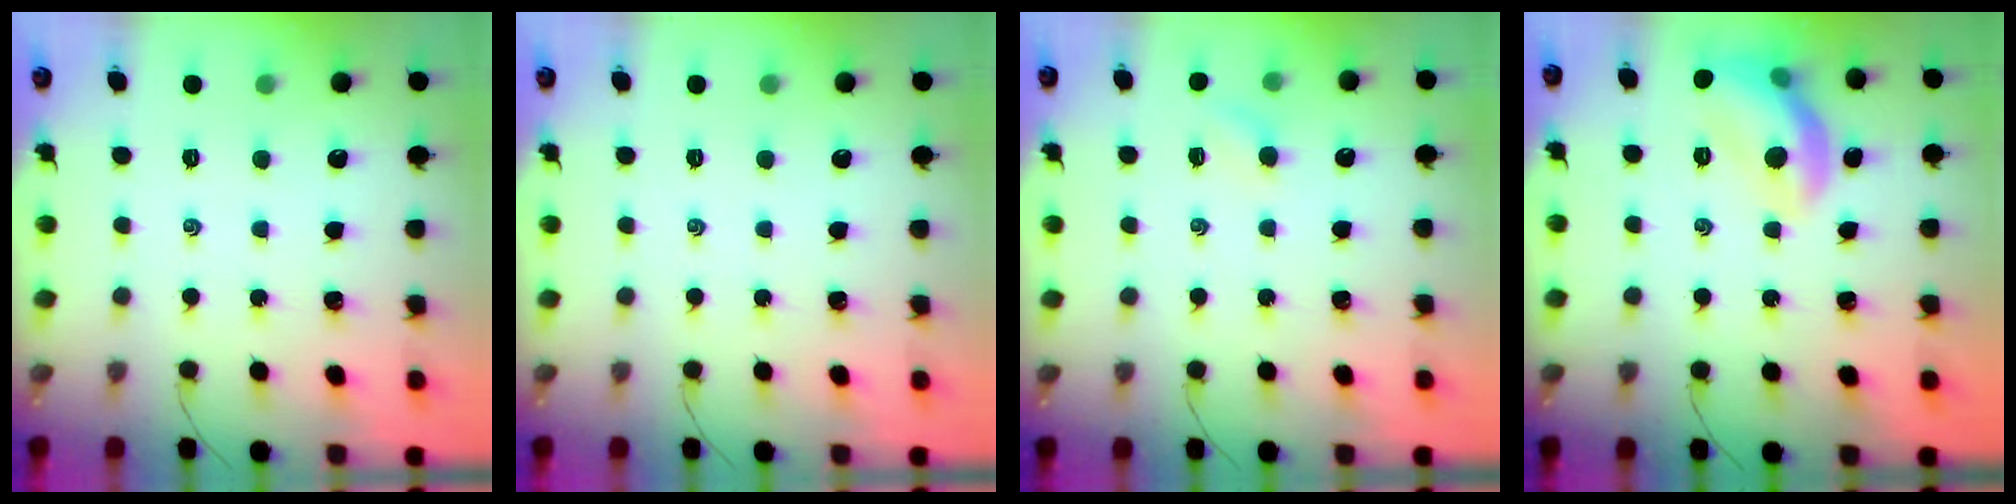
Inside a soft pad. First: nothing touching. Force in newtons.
{"total": 0.0}
{"total": 3.6, "press": 3.4, "slide": 1.2}
{"total": 12.1, "press": 12.1, "slide": 1.0}